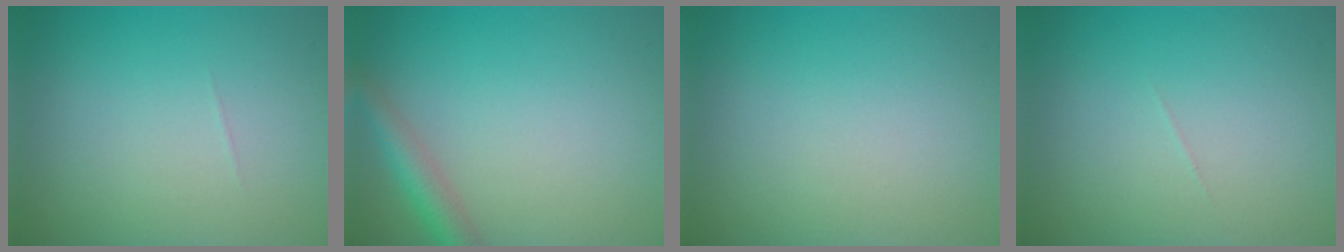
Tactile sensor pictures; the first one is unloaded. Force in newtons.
{"total": 2.8, "press": 2.8, "slide": 0.1}
{"total": 0.0}
{"total": 0.0}